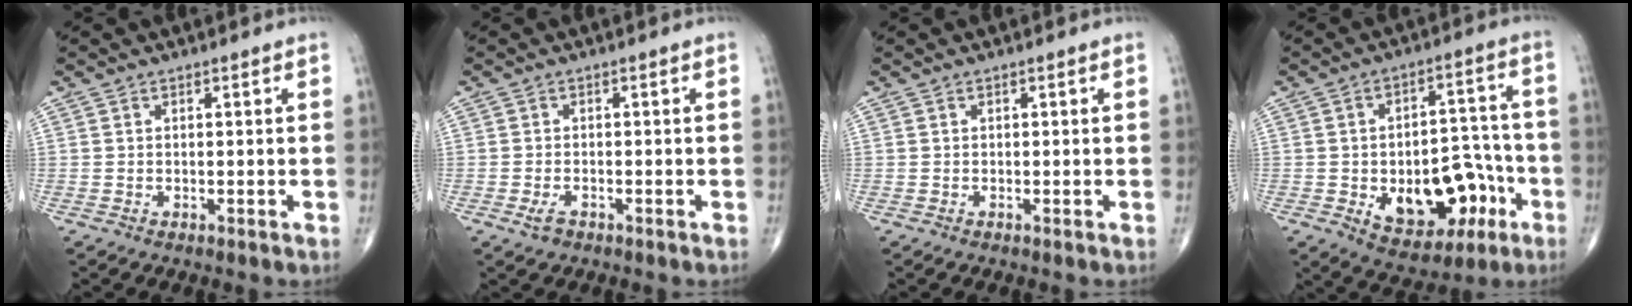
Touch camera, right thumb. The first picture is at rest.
{"total": 2.1, "force": [-1.1, 1.3, 1.3], "torque": [-0.027, 0.003, -0.018]}
{"total": 0.0}
{"total": 16.7, "force": [-5.0, 10.3, 12.2], "torque": [-0.124, 0.043, -0.060]}